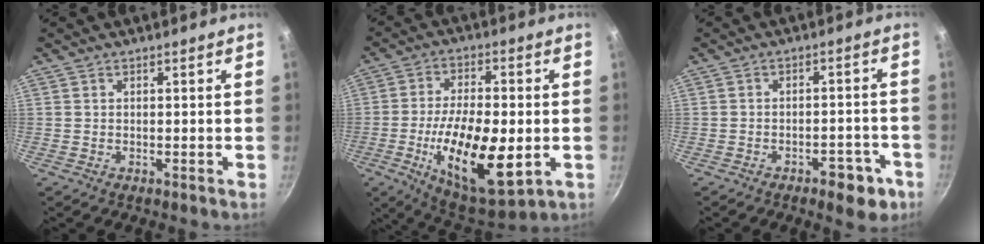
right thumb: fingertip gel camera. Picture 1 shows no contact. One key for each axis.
{"total": 19.4, "fx": -4.2, "fy": 8.1, "fz": 17.2, "tx": -0.284, "ty": -0.004, "tz": -0.056}
{"total": 7.0, "fx": -4.1, "fy": 3.1, "fz": 4.8, "tx": -0.044, "ty": 0.029, "tz": -0.051}